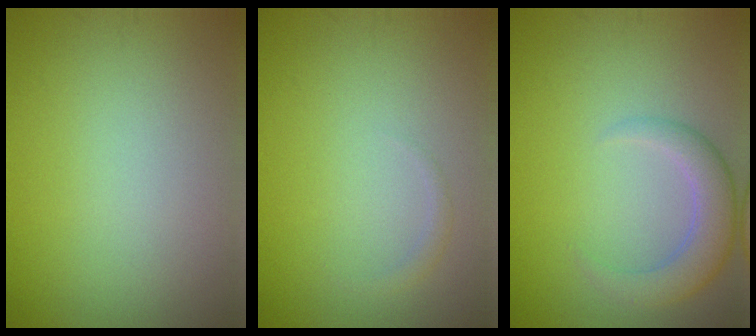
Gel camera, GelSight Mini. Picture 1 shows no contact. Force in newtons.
{"total": 0.7, "press": 0.7, "slide": 0.0}
{"total": 3.5, "press": 3.5, "slide": 0.4}